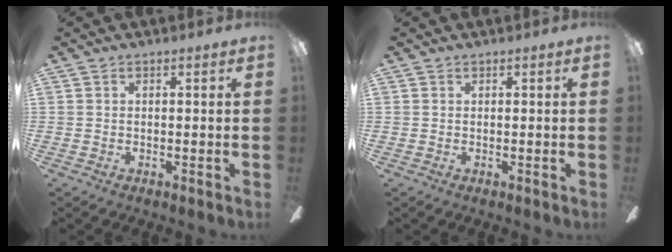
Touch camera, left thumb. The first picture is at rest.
{"total": 0.0}